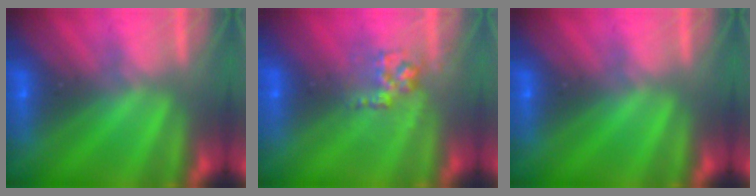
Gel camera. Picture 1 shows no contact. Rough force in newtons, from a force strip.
{"total": 2.7}
{"total": 0.0}